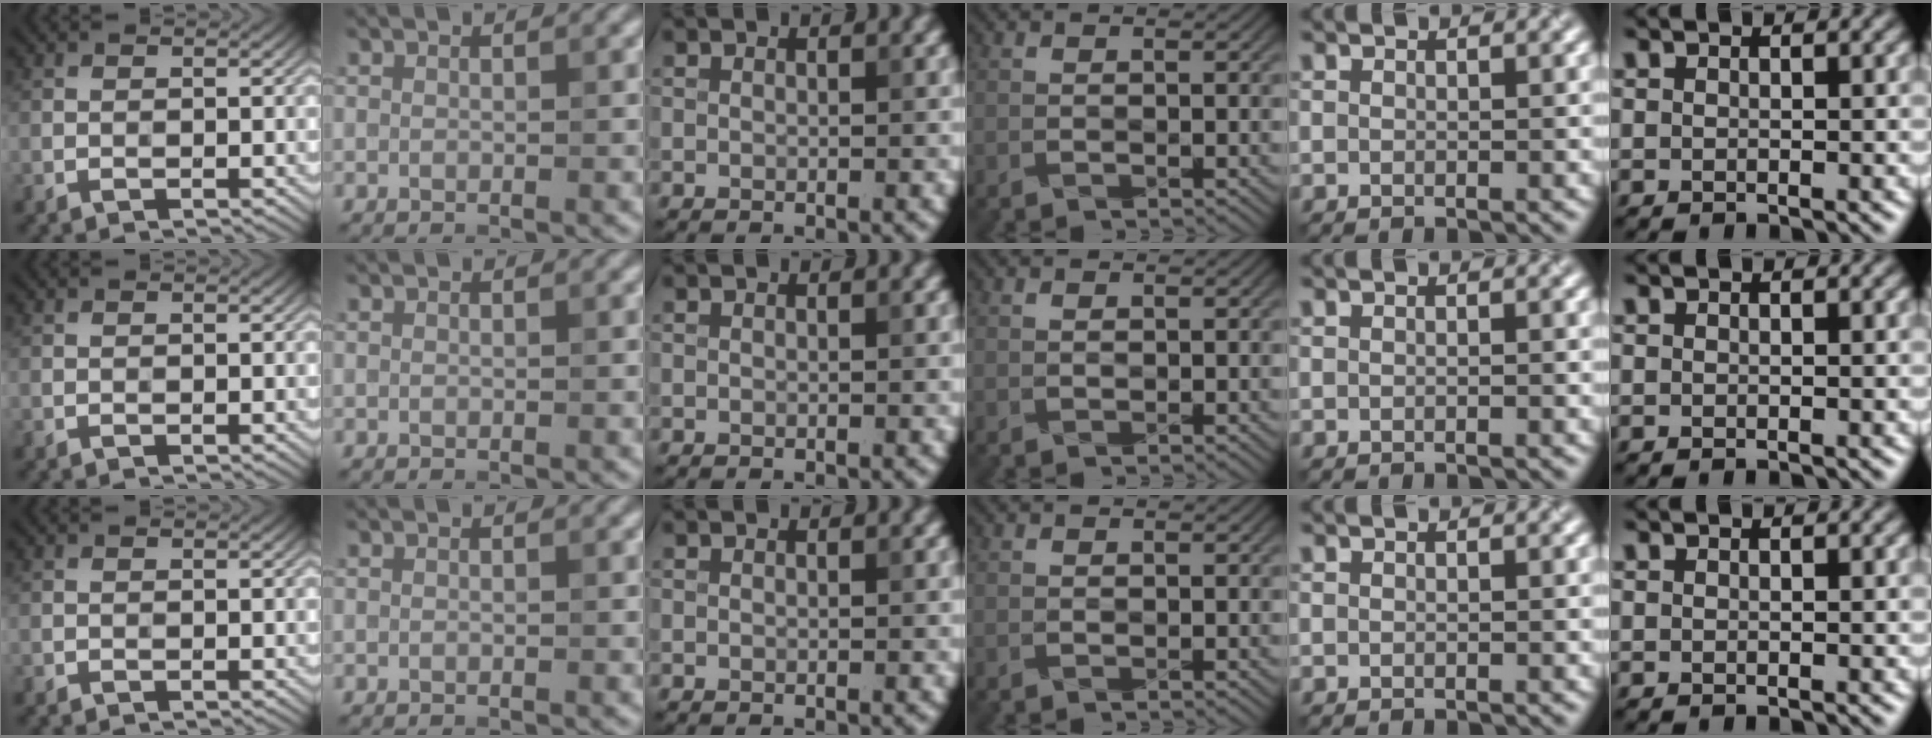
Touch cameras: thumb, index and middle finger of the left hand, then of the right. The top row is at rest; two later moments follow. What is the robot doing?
{"motion": "wrap", "object": "tissue paper"}